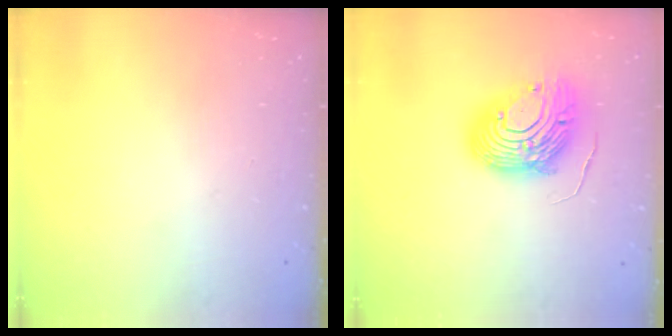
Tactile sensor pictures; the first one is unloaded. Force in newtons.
{"total": 19.1, "press": 19.0, "slide": 1.8}